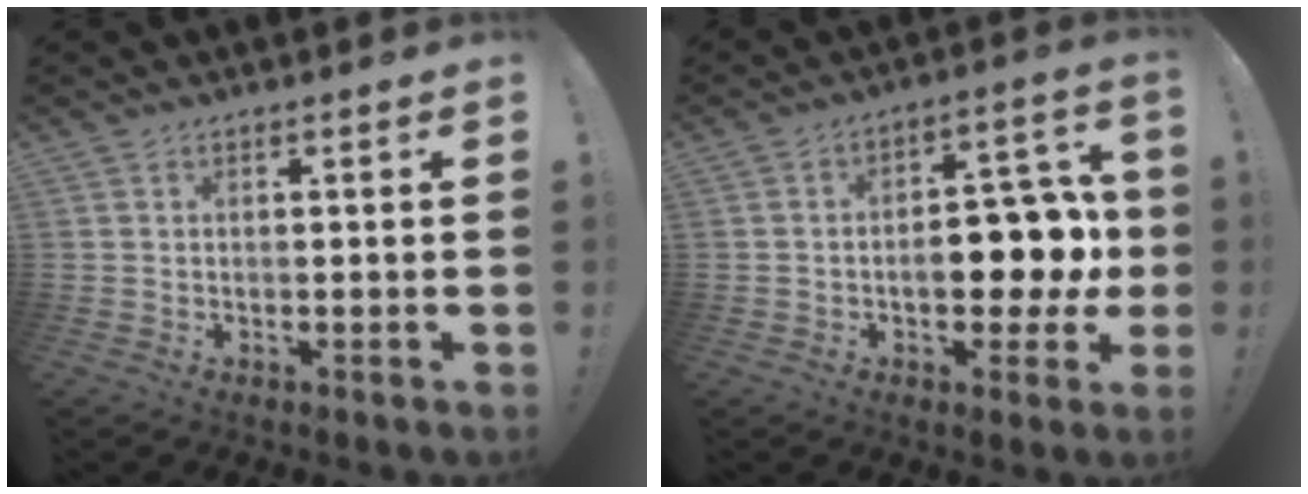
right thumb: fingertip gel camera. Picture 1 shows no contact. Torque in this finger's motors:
{"motor_torque": [1.65, 1.48, 0.85, -0.27, 0.13]}